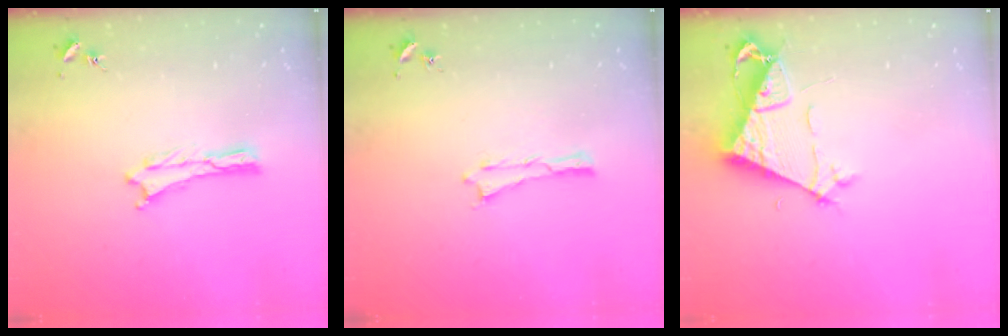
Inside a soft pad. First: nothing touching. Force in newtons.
{"total": 0.0}
{"total": 7.0, "press": 7.0, "slide": 0.5}